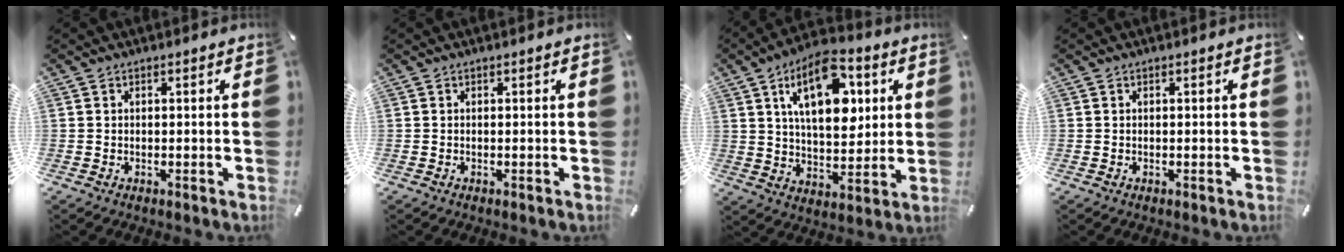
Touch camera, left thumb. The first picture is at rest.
{"total": 0.0}
{"total": 16.9, "force": [6.9, 9.0, 12.6], "torque": [-0.202, -0.012, 0.115]}
{"total": 0.0}